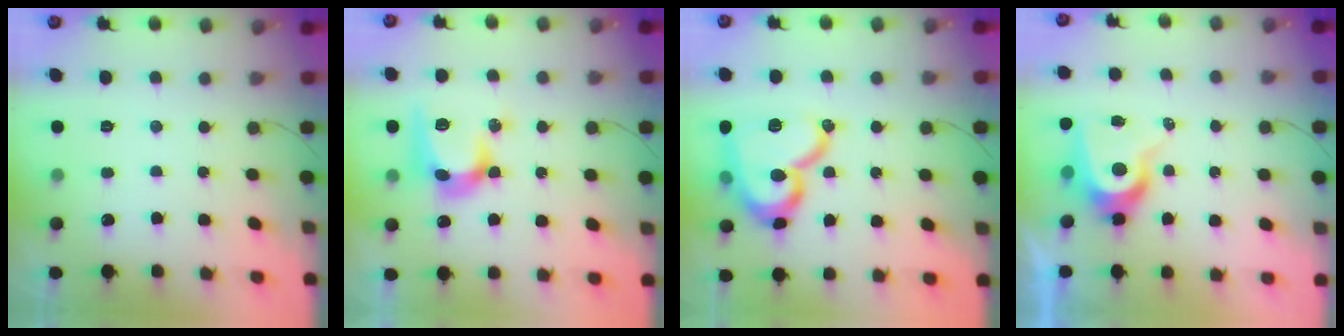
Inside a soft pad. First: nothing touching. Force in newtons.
{"total": 12.0, "press": 11.9, "slide": 0.7}
{"total": 19.8, "press": 19.7, "slide": 2.0}
{"total": 8.6, "press": 8.5, "slide": 0.9}